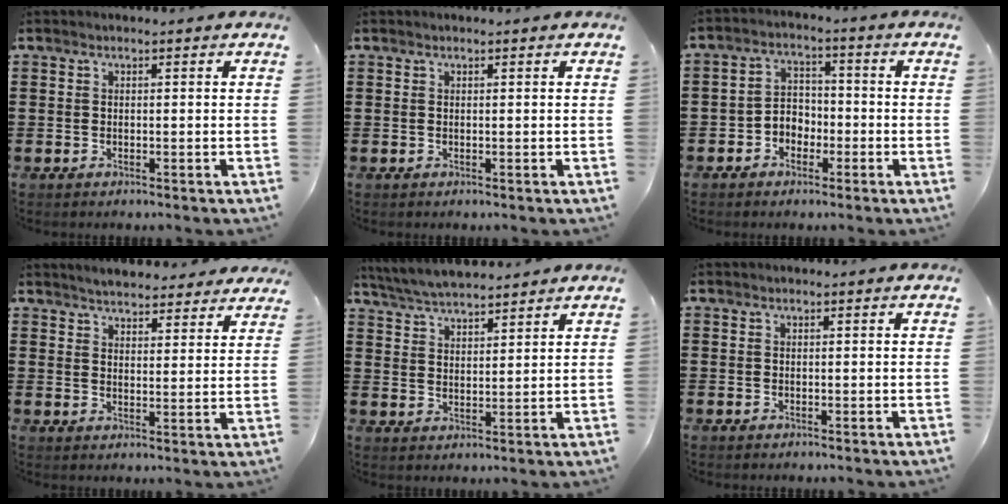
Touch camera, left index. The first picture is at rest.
{"total": 0.0}
{"total": 3.7, "force": [-2.4, 2.6, 1.0], "torque": [-0.026, 0.011, -0.052]}
{"total": 4.2, "force": [4.2, 0.3, 0.5], "torque": [-0.024, -0.015, 0.077]}
{"total": 5.1, "force": [5.0, 0.4, 1.0], "torque": [-0.039, -0.015, 0.092]}
{"total": 0.0}